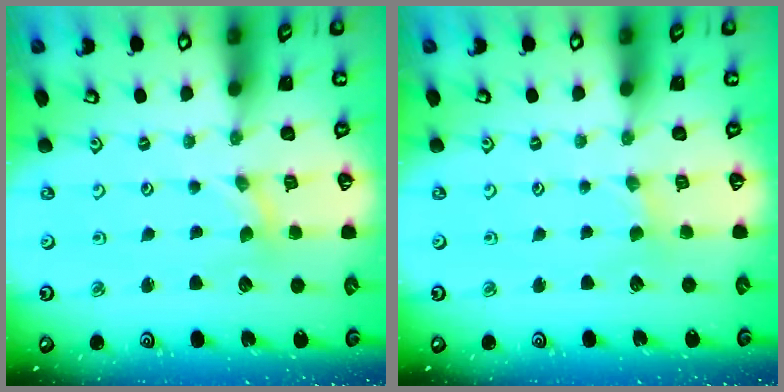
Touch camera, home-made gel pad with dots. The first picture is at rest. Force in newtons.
{"total": 0.6, "press": 0.6, "slide": 0.2}